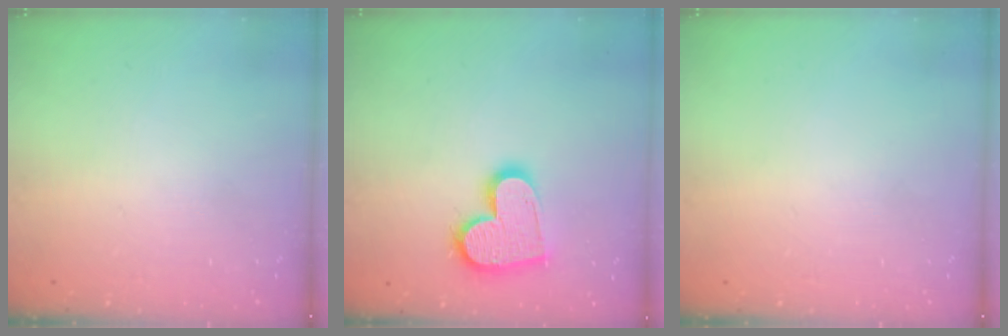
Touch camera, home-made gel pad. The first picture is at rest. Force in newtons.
{"total": 14.9, "press": 14.8, "slide": 1.1}
{"total": 0.0}